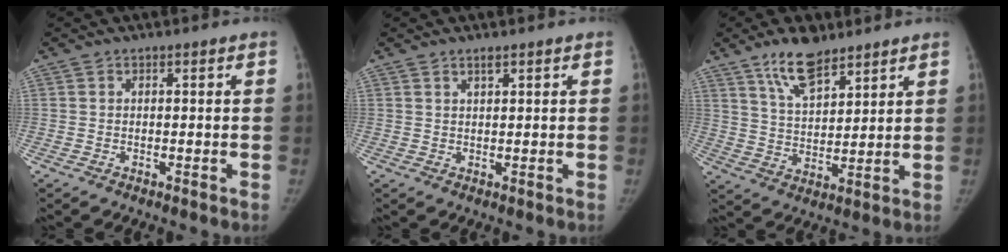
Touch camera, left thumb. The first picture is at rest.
{"total": 1.4, "force": [1.0, 0.3, 0.8], "torque": [-0.011, -0.007, 0.020]}
{"total": 9.9, "force": [7.2, 4.0, 5.5], "torque": [-0.080, -0.044, 0.135]}